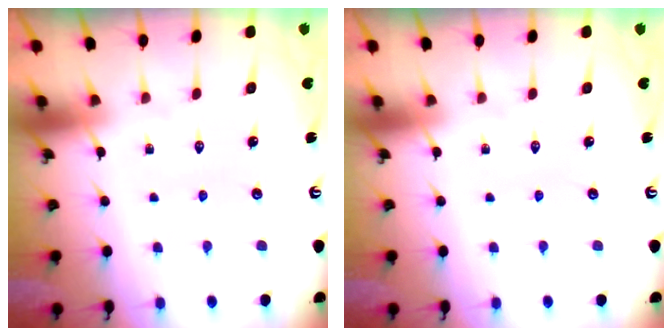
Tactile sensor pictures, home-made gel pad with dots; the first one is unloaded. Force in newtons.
{"total": 0.0}